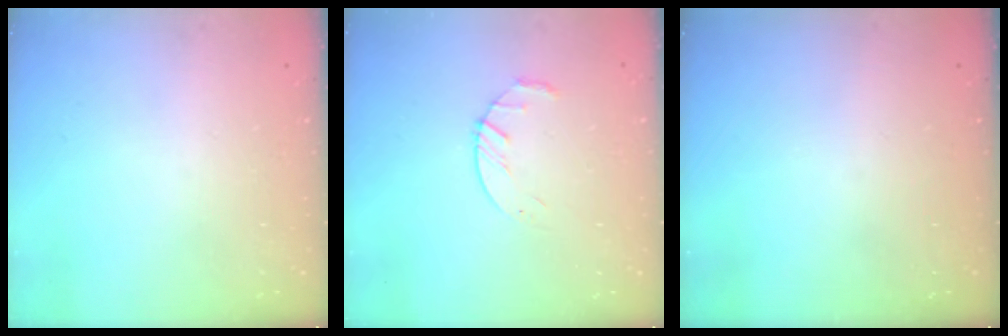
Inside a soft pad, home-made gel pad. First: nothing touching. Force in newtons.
{"total": 4.3, "press": 4.2, "slide": 0.6}
{"total": 0.0}